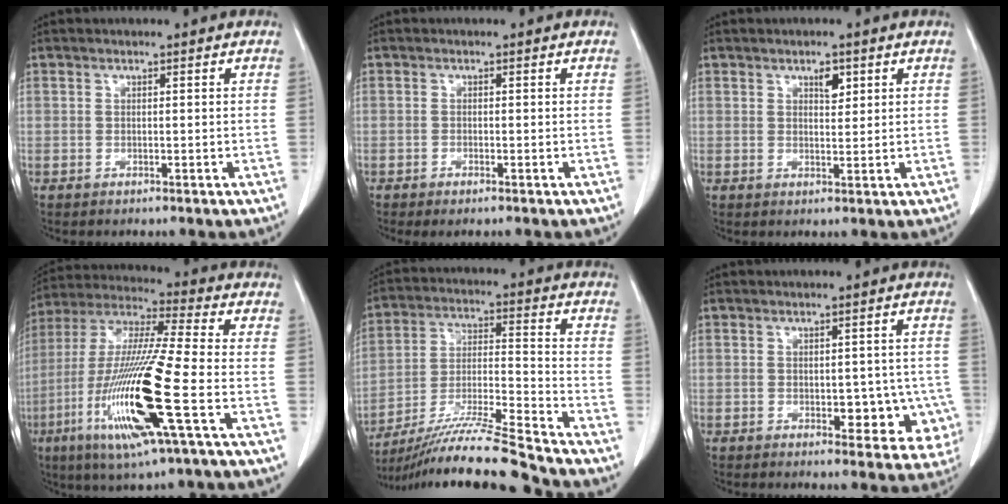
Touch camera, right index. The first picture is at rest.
{"total": 1.4, "force": [-1.0, 0.2, 0.9], "torque": [-0.015, -0.003, -0.015]}
{"total": 2.4, "force": [1.3, 1.1, 1.7], "torque": [-0.026, -0.003, 0.023]}
{"total": 19.6, "force": [-6.2, 0.7, 18.6], "torque": [-0.402, -0.028, -0.121]}
{"total": 17.3, "force": [-15.3, -1.6, 7.8], "torque": [-0.150, -0.014, -0.271]}
{"total": 6.9, "force": [-1.6, 4.0, 5.3], "torque": [-0.039, 0.012, -0.009]}